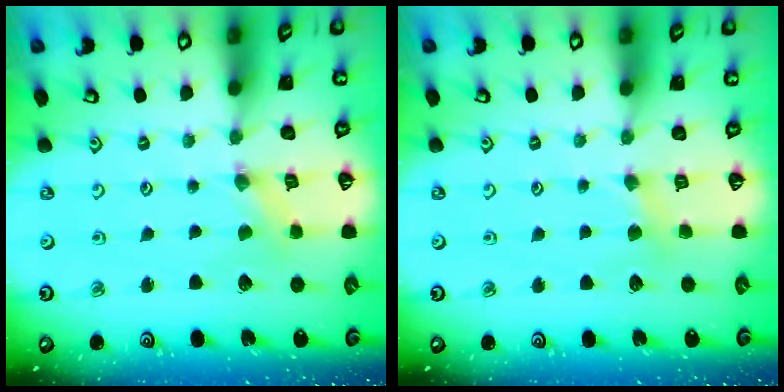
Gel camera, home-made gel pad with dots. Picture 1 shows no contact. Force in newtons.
{"total": 2.5, "press": 2.5, "slide": 0.4}